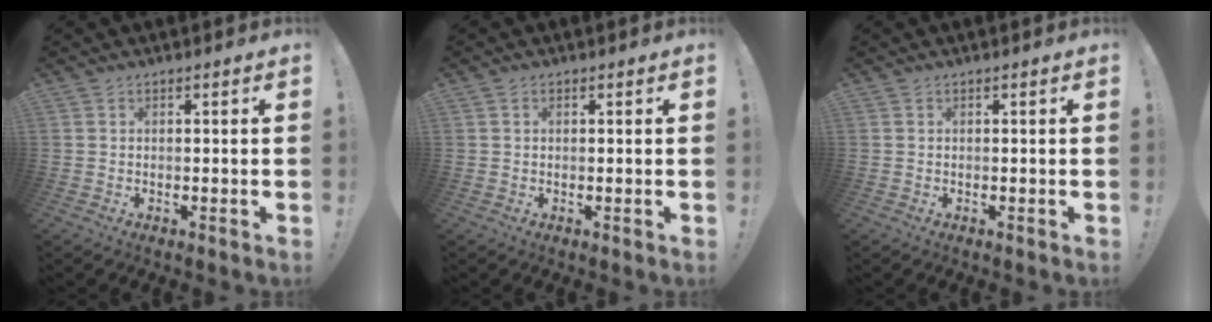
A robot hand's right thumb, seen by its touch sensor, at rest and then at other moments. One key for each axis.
{"total": 0.5, "fx": 0.2, "fy": 0.5, "fz": 0.2, "tx": -0.005, "ty": 0.004, "tz": 0.003}
{"total": 0.0}